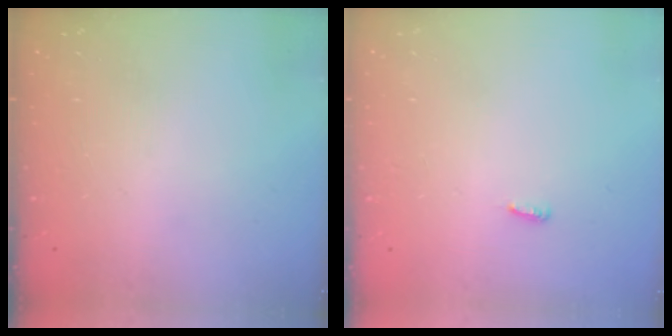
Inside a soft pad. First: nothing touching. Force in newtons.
{"total": 2.9, "press": 2.9, "slide": 0.2}